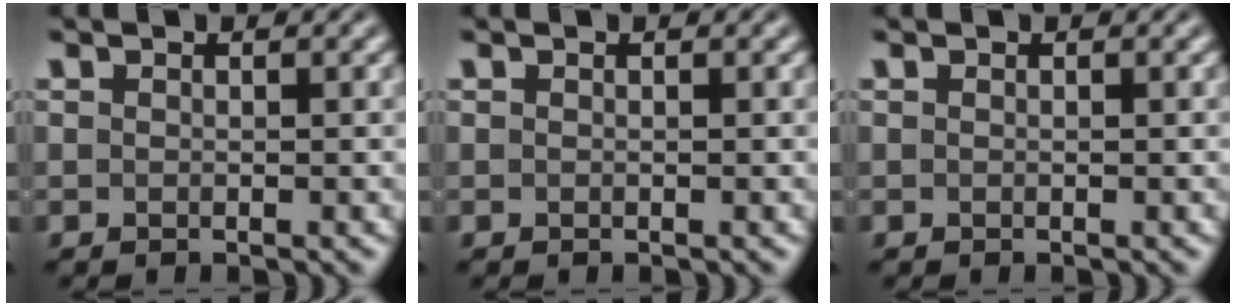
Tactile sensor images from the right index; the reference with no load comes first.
{"total": 0.0}
{"total": 0.0}